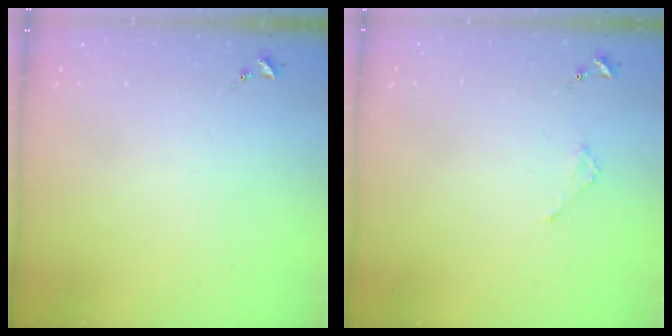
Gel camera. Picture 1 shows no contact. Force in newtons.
{"total": 1.8, "press": 1.8, "slide": 0.2}